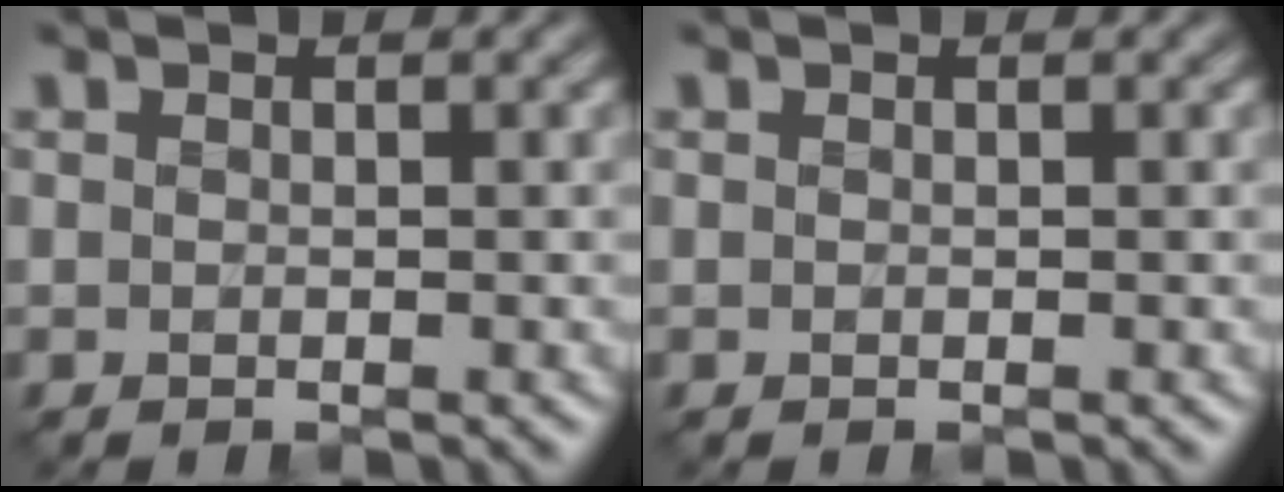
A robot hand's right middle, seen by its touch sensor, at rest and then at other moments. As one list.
[{"total": 0.0}]